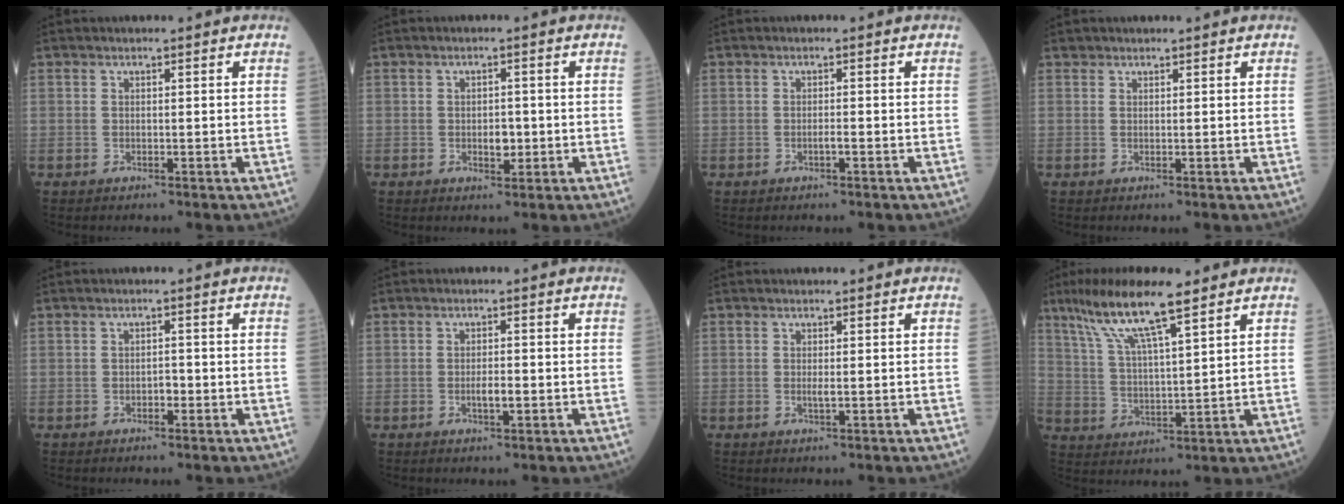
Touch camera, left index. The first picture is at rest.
{"total": 2.5, "force": [-0.5, 1.4, 2.0], "torque": [-0.030, 0.002, -0.004]}
{"total": 0.8, "force": [-0.4, 0.0, 0.7], "torque": [-0.013, 0.002, -0.008]}
{"total": 0.6, "force": [0.5, 0.3, -0.1], "torque": [-0.005, 0.001, 0.008]}
{"total": 1.2, "force": [-0.6, 0.7, 0.9], "torque": [-0.011, 0.004, -0.011]}
{"total": 2.1, "force": [-0.6, 0.5, 1.9], "torque": [-0.035, 0.001, -0.010]}
{"total": 0.8, "force": [0.0, 0.0, 0.8], "torque": [-0.020, -0.002, -0.001]}
{"total": 11.5, "force": [7.8, 0.9, 8.4], "torque": [-0.165, 0.017, 0.144]}